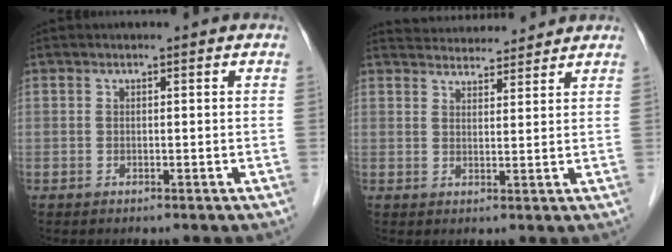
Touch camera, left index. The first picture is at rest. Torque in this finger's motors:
{"motor_torque": [0.59, -0.77, -0.03, -0.02]}